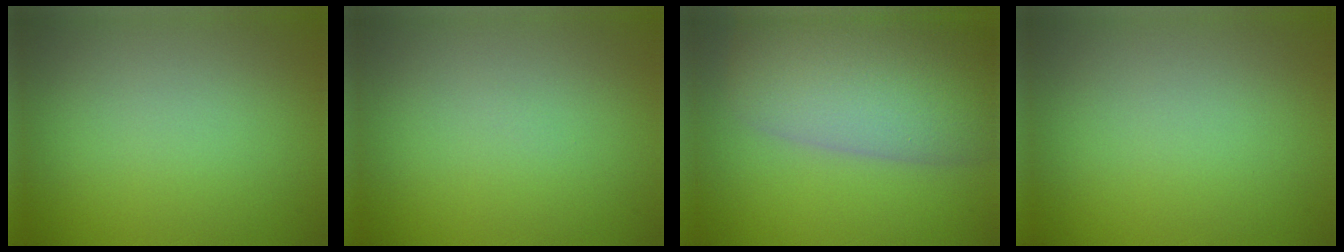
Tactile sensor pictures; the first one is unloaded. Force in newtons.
{"total": 0.0}
{"total": 11.6, "press": 11.6, "slide": 0.9}
{"total": 0.0}